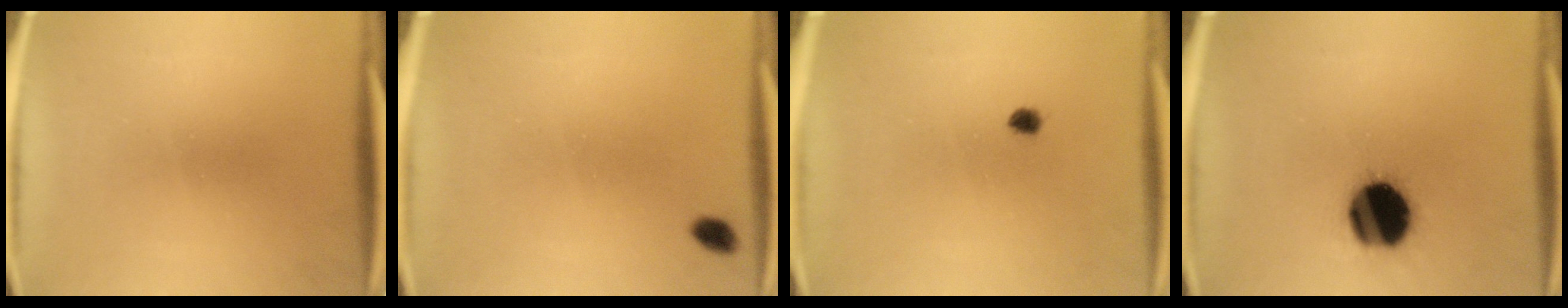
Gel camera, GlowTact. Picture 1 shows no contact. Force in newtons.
{"total": 2.0}
{"total": 1.4}
{"total": 17.9}